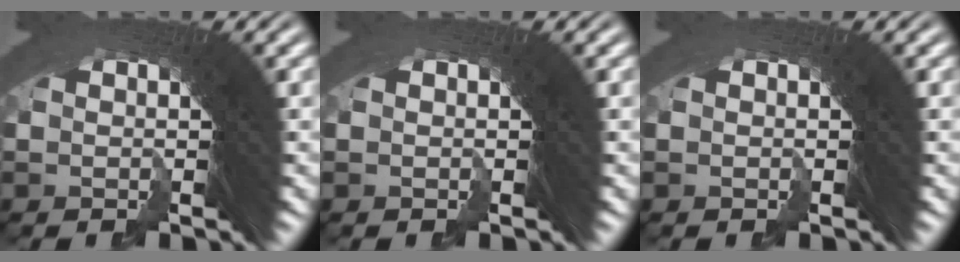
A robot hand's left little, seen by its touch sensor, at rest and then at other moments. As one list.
[{"total": 0.0}, {"total": 0.0}]